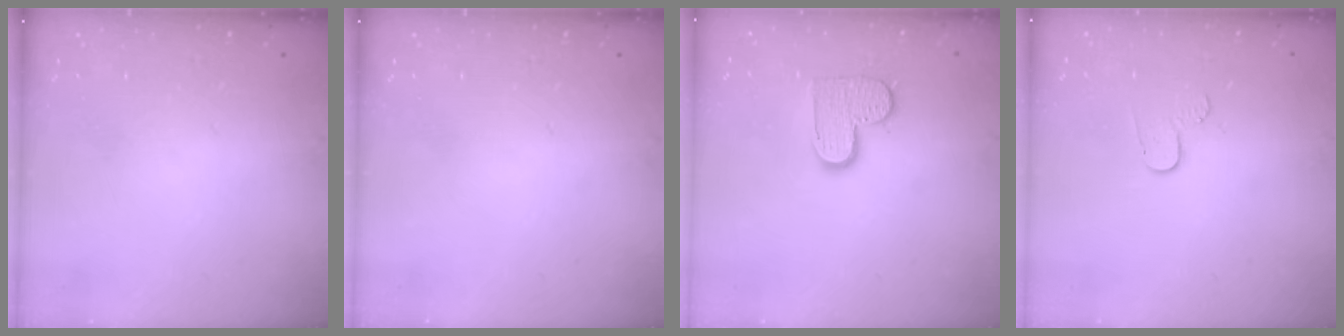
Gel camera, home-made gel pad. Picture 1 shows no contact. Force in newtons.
{"total": 0.0}
{"total": 10.0, "press": 10.0, "slide": 0.7}
{"total": 5.7, "press": 5.7, "slide": 0.5}